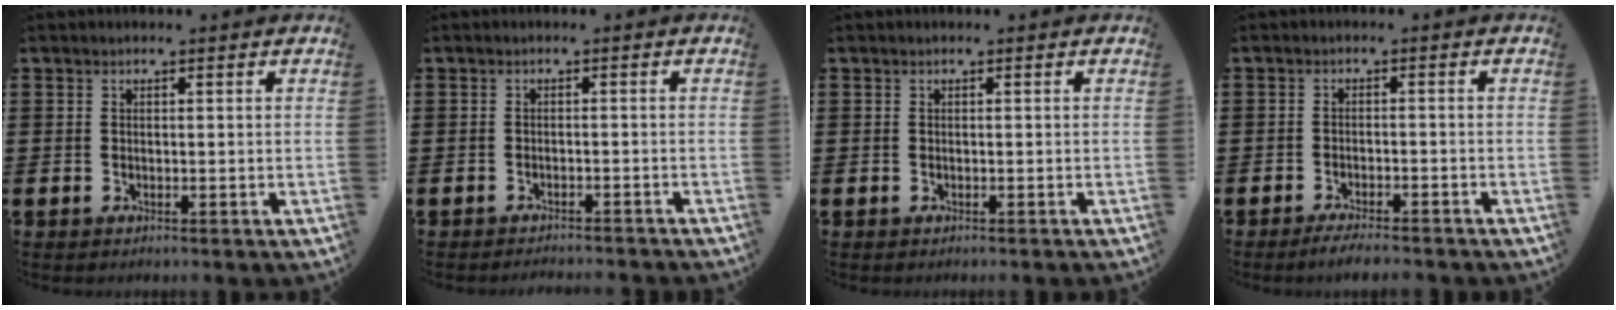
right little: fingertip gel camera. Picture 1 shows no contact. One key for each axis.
{"total": 1.0, "fx": -1.0, "fy": -0.1, "fz": 0.0, "tx": -0.001, "ty": 0.002, "tz": -0.022}
{"total": 0.0}
{"total": 1.9, "fx": -1.7, "fy": -0.1, "fz": 0.9, "tx": -0.013, "ty": 0.007, "tz": -0.032}